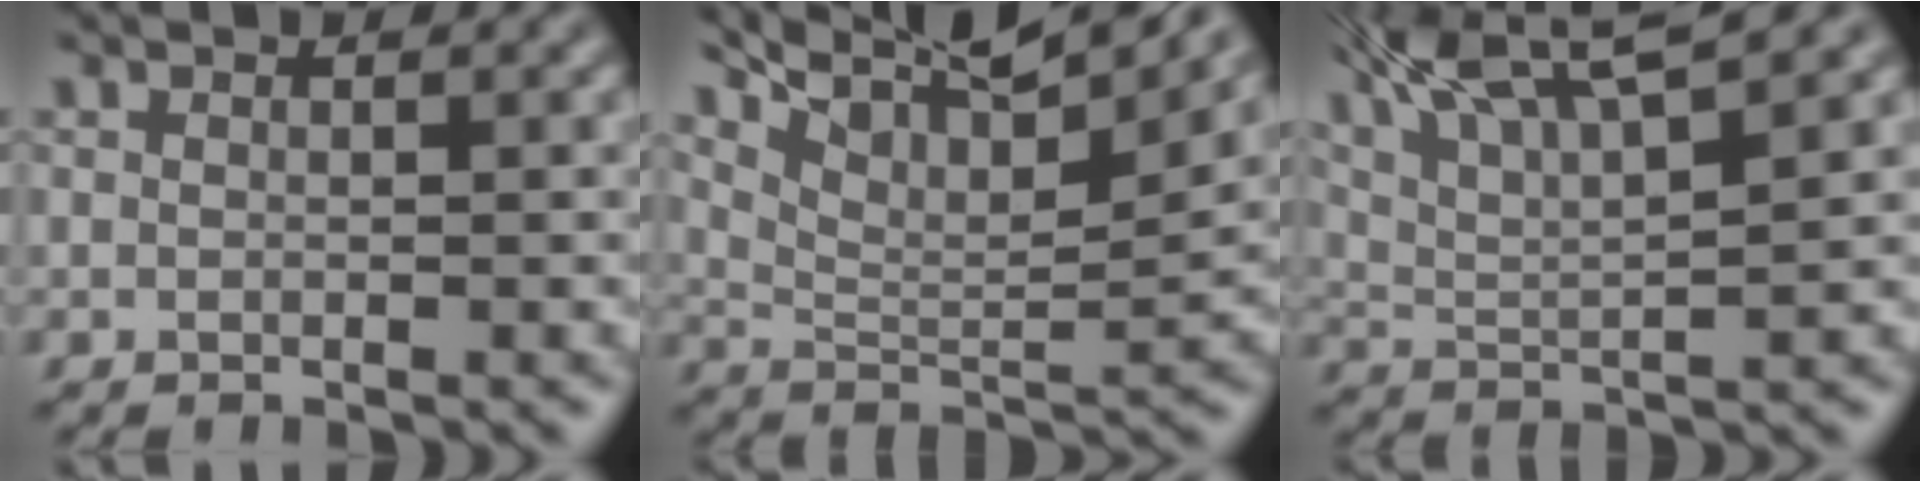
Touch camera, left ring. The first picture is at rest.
{"total": 11.2, "force": [8.0, 3.2, 7.1], "torque": [-0.129, 0.014, 0.133]}
{"total": 10.8, "force": [7.2, 2.8, 7.6], "torque": [-0.155, 0.045, 0.101]}